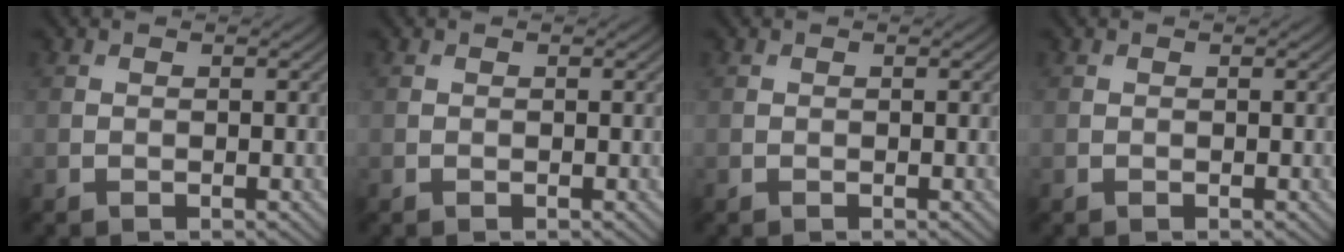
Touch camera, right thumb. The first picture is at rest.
{"total": 0.0}
{"total": 0.0}
{"total": 0.0}